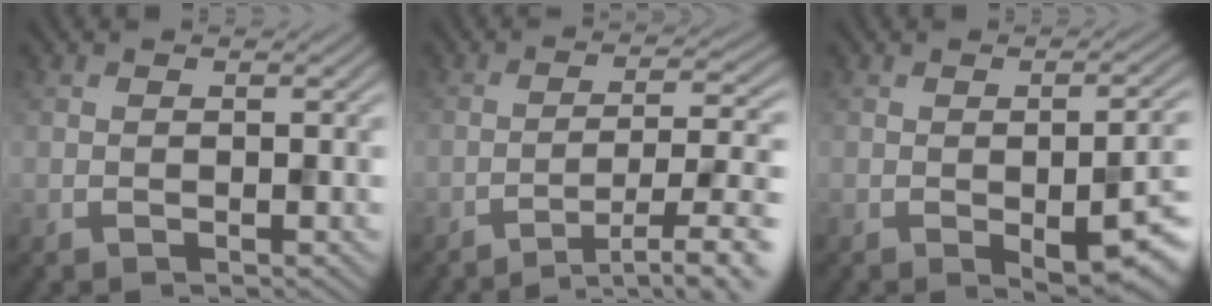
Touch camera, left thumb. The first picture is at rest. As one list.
[{"total": 10.2, "force": [-7.1, 2.1, 7.1], "torque": [-0.102, 0.010, -0.092]}, {"total": 7.7, "force": [-2.3, 2.2, 7.0], "torque": [-0.100, -0.016, -0.019]}]